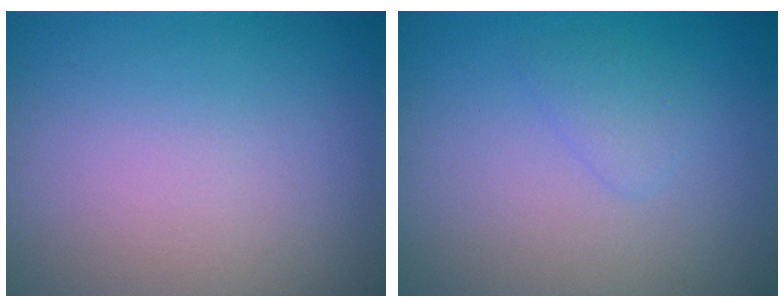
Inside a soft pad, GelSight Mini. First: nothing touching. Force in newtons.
{"total": 1.2, "press": 1.2, "slide": 0.0}